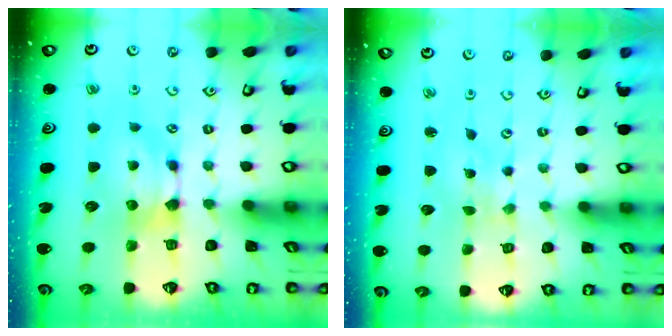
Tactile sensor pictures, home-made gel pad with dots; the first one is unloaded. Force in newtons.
{"total": 6.1, "press": 6.0, "slide": 0.4}